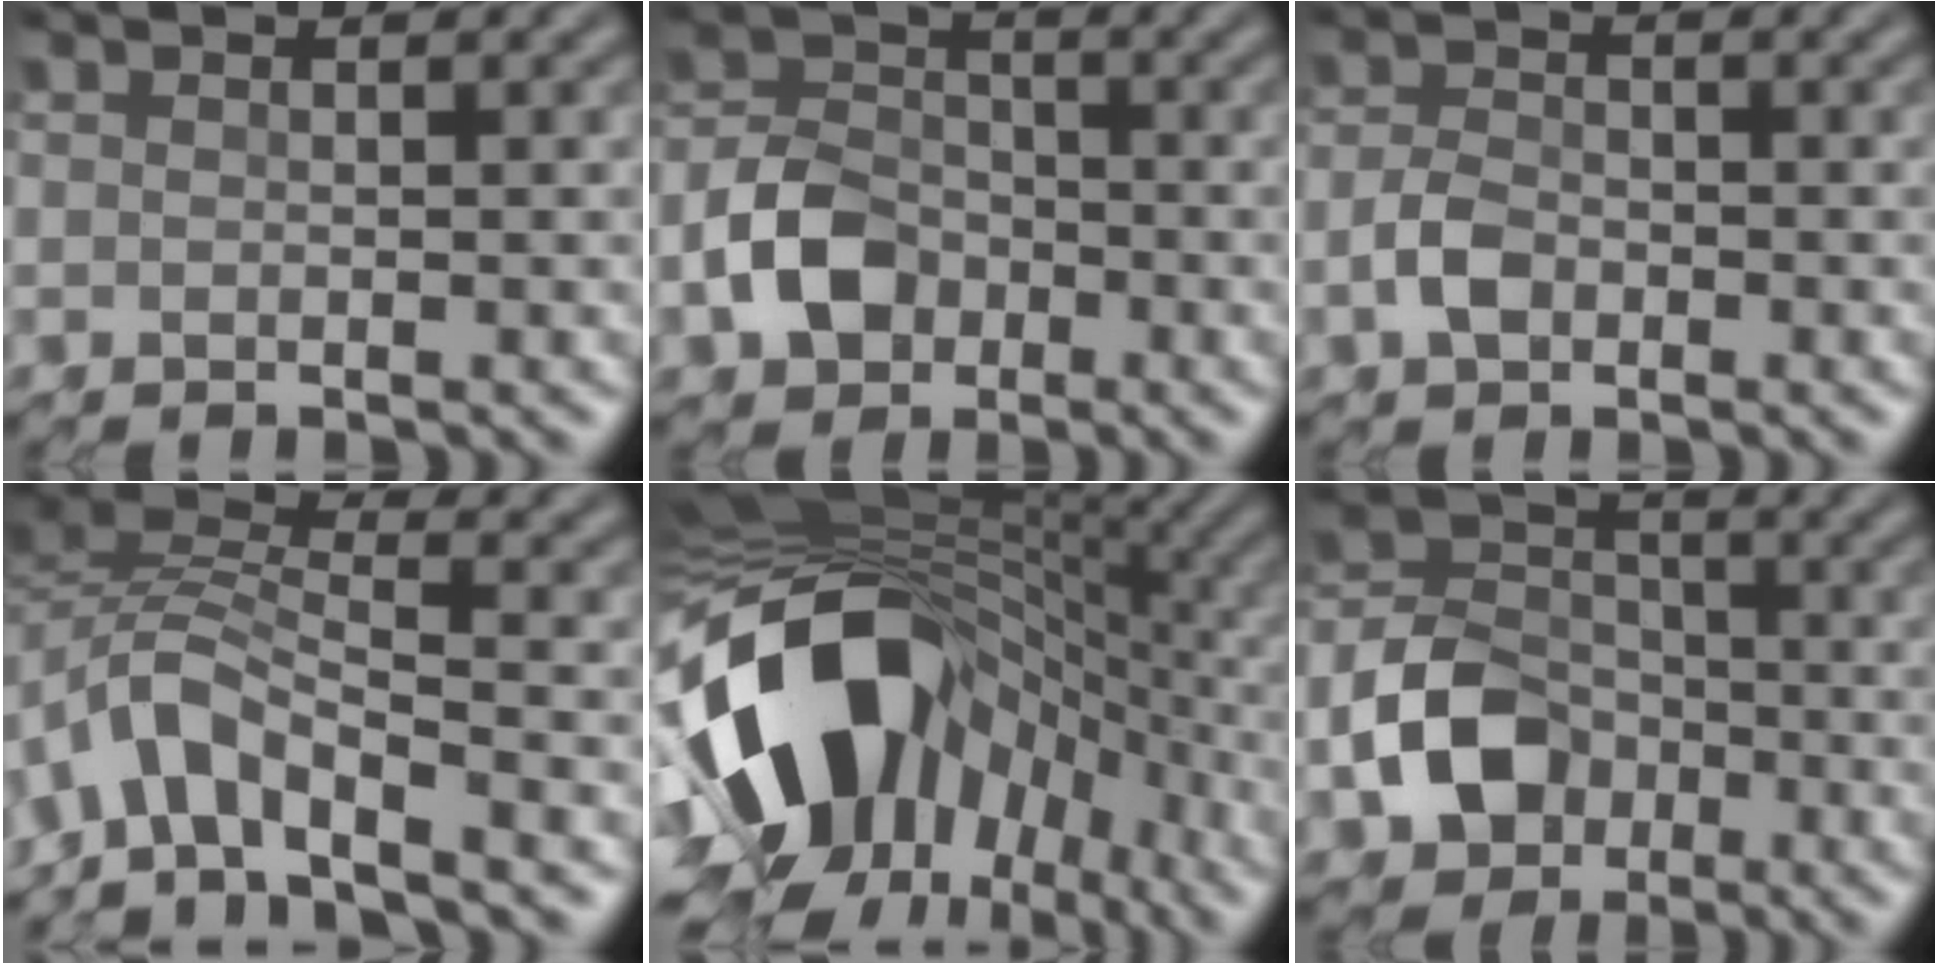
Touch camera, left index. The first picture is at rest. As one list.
[{"total": 4.9, "force": [-2.8, 3.2, 2.4], "torque": [-0.057, 0.004, -0.060]}, {"total": 2.2, "force": [-1.5, 1.1, 1.3], "torque": [-0.034, 0.005, -0.032]}, {"total": 4.2, "force": [-3.7, 0.3, 2.0], "torque": [-0.037, 0.008, -0.080]}, {"total": 16.4, "force": [-4.6, 10.9, 11.4], "torque": [-0.229, -0.008, -0.072]}, {"total": 6.2, "force": [-3.4, 4.3, 3.0], "torque": [-0.062, 0.001, -0.070]}]